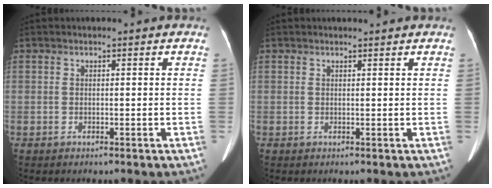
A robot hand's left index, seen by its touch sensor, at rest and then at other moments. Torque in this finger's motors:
{"motor_torque": [0.11, 0.16, -0.14, -0.01]}